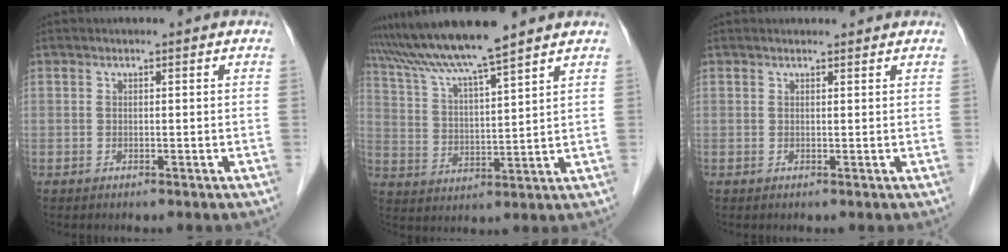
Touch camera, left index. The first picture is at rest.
{"total": 12.0, "force": [10.3, -1.1, 6.0], "torque": [-0.116, 0.018, 0.188]}
{"total": 1.9, "force": [1.9, 0.3, 0.2], "torque": [-0.009, 0.009, 0.023]}